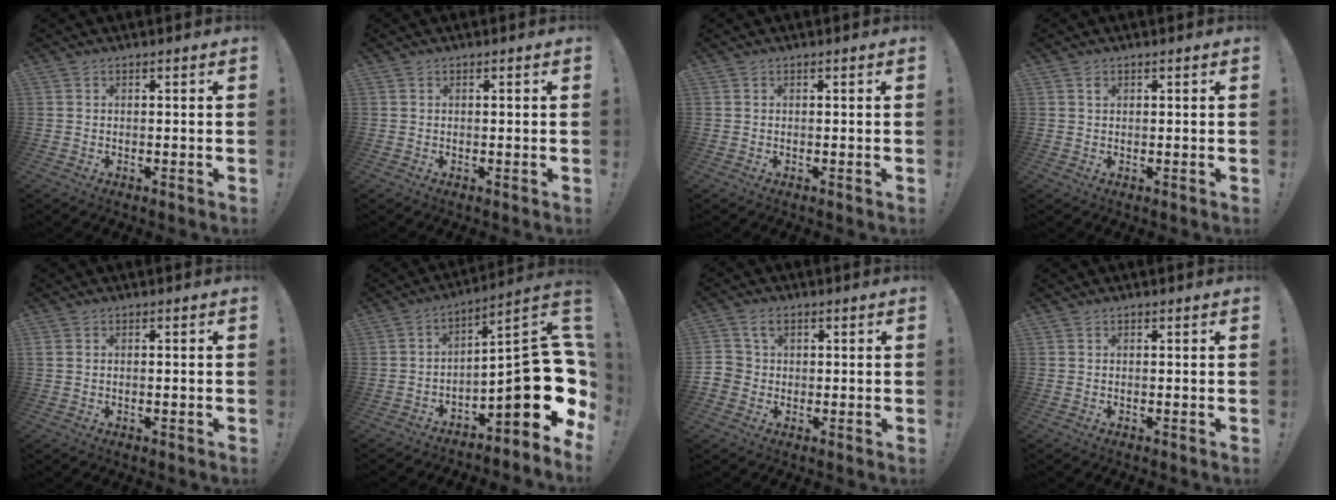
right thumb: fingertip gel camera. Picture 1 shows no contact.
{"total": 0.0}
{"total": 0.0}
{"total": 0.9, "force": [0.4, 0.6, 0.5], "torque": [-0.004, -0.001, 0.007]}
{"total": 0.6, "force": [0.2, 0.5, 0.4], "torque": [-0.006, 0.004, 0.004]}
{"total": 19.2, "force": [-3.5, 6.2, 17.8], "torque": [-0.248, 0.010, -0.048]}
{"total": 4.8, "force": [1.4, 4.1, 2.0], "torque": [-0.040, 0.005, 0.029]}
{"total": 0.0}